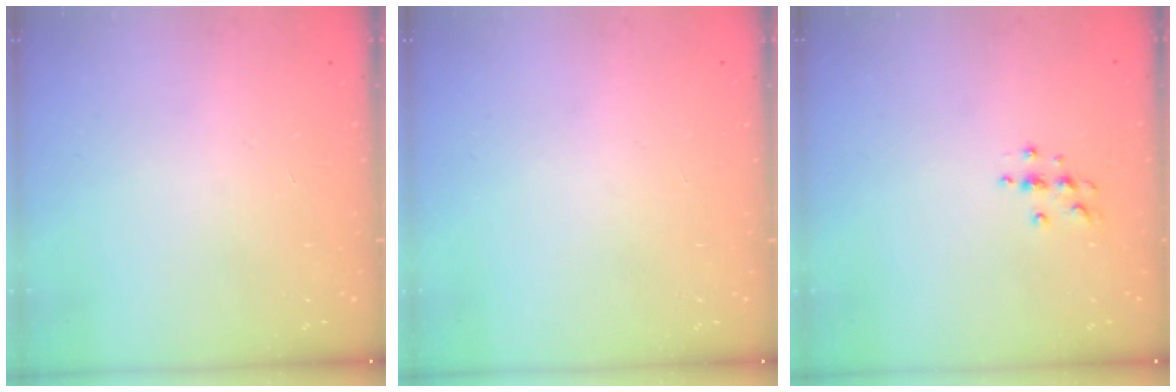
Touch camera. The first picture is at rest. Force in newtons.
{"total": 0.0}
{"total": 3.7, "press": 3.7, "slide": 0.5}